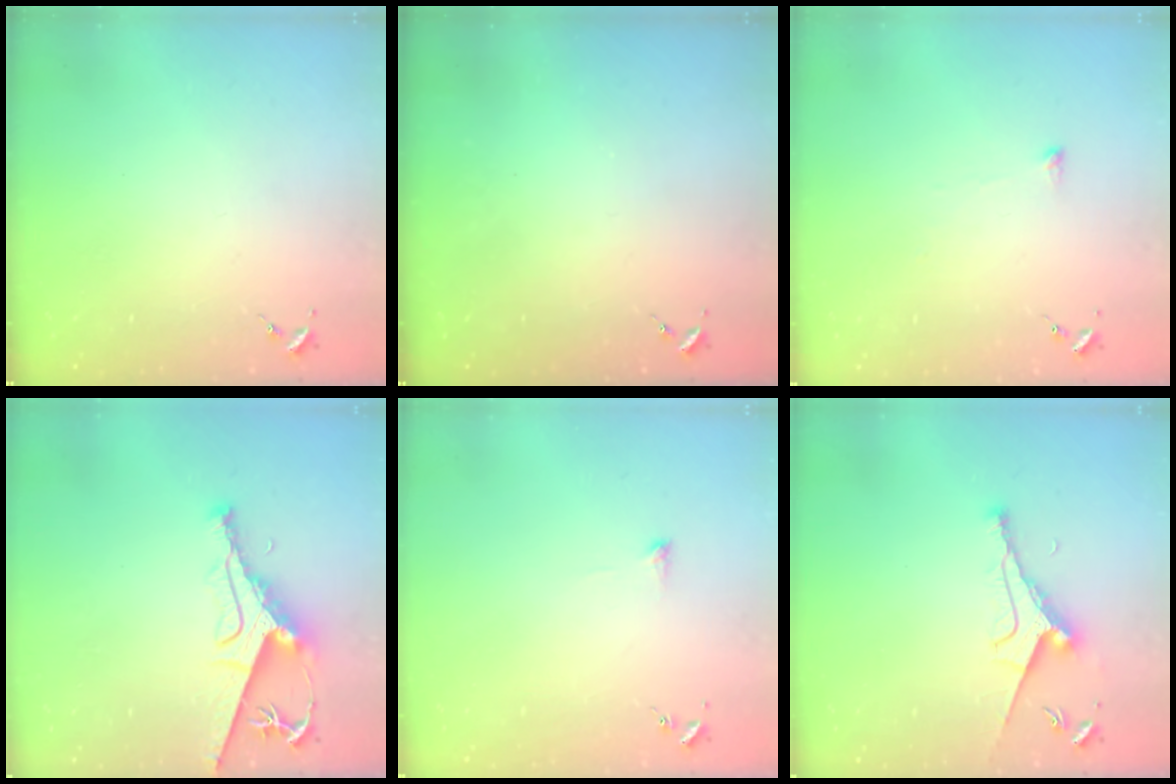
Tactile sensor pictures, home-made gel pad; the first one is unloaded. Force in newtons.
{"total": 0.0}
{"total": 2.7, "press": 2.6, "slide": 0.5}
{"total": 9.4, "press": 9.4, "slide": 1.2}
{"total": 5.1, "press": 5.0, "slide": 1.0}
{"total": 9.3, "press": 9.2, "slide": 1.4}